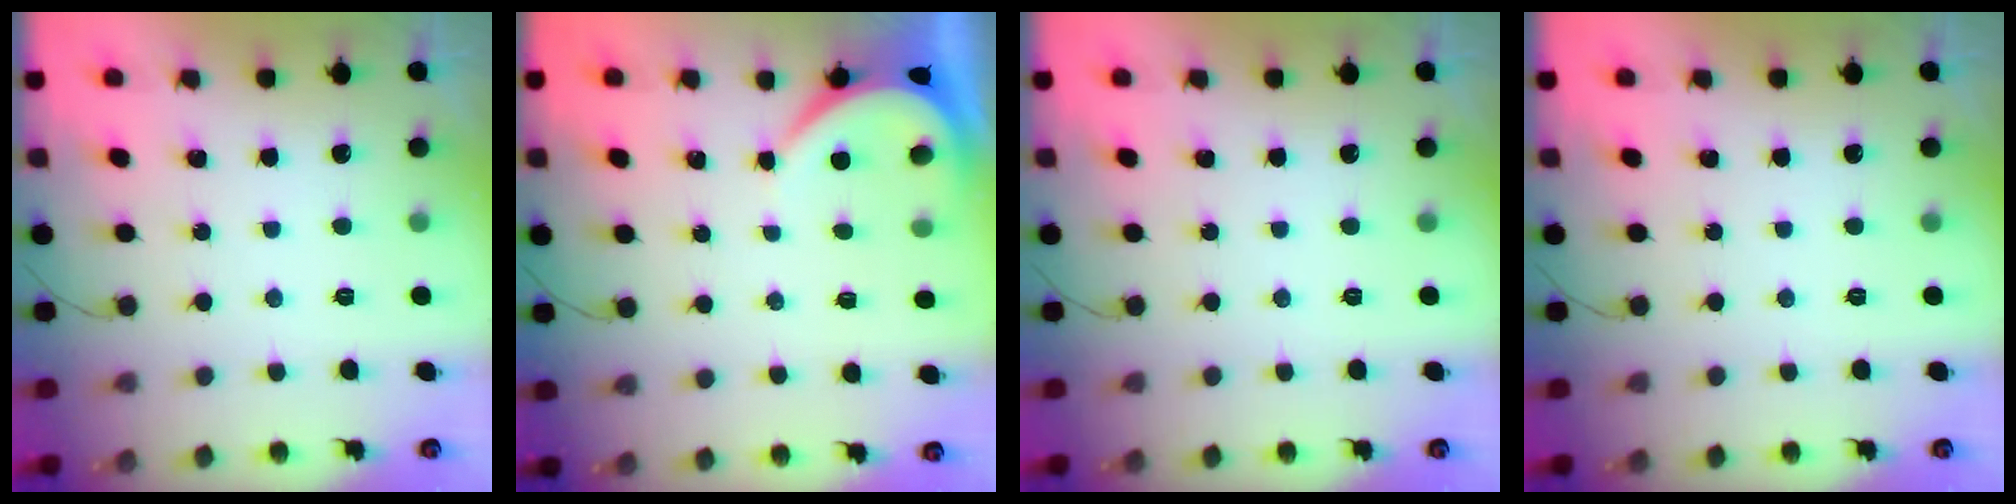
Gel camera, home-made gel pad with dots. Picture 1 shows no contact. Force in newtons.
{"total": 3.9, "press": 3.9, "slide": 0.7}
{"total": 0.0}
{"total": 0.0}